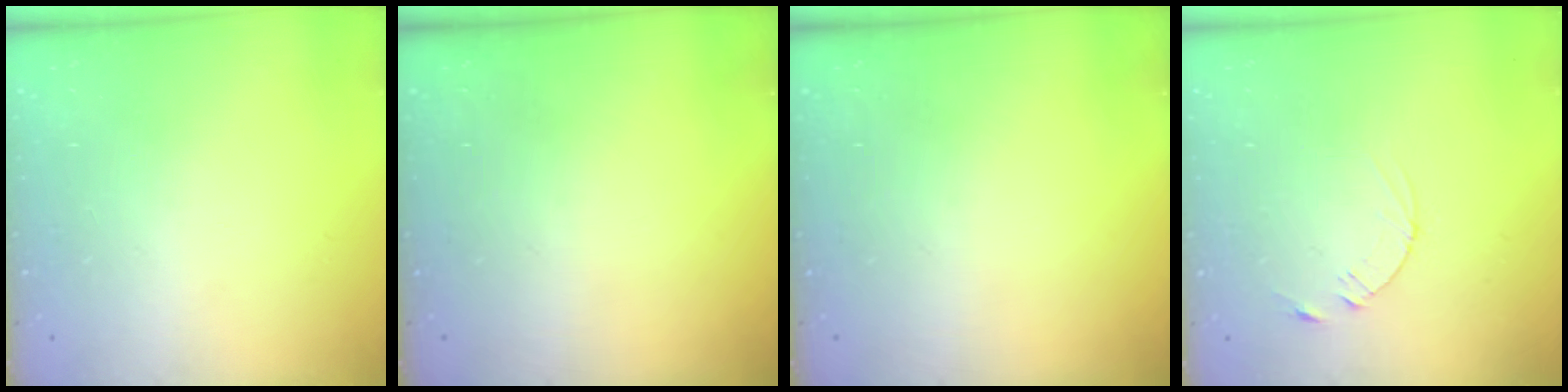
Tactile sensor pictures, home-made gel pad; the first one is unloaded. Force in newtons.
{"total": 0.0}
{"total": 0.0}
{"total": 2.5, "press": 2.5, "slide": 0.3}